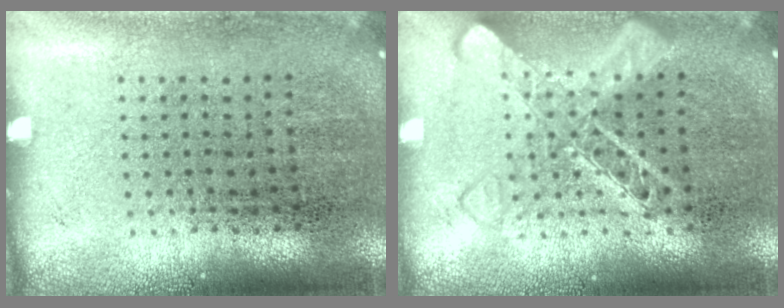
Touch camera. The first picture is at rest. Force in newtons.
{"total": 2.9, "press": 2.9, "slide": 0.5}